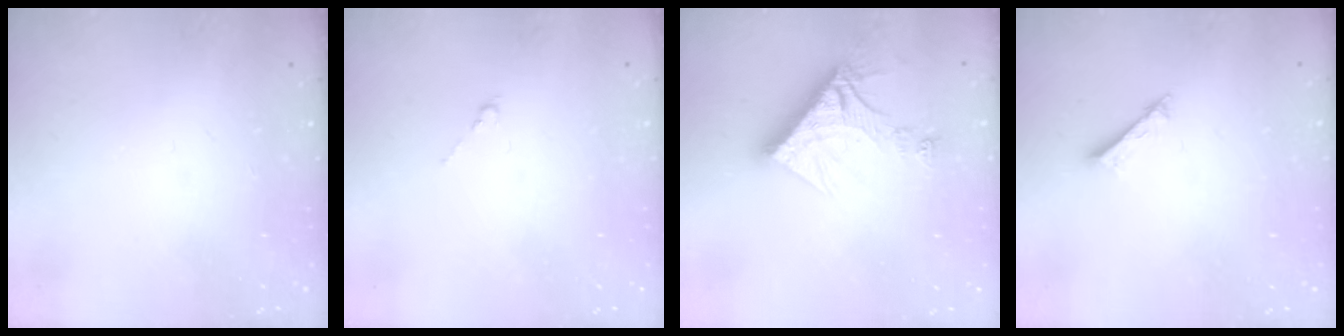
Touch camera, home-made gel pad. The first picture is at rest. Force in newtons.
{"total": 0.0}
{"total": 13.5, "press": 13.5, "slide": 1.1}
{"total": 2.2, "press": 2.1, "slide": 0.4}